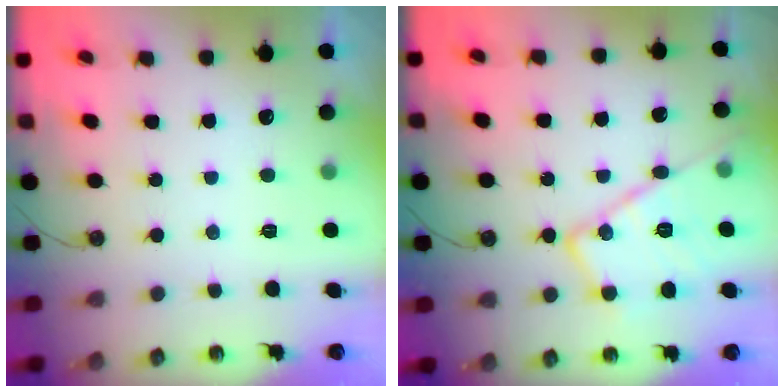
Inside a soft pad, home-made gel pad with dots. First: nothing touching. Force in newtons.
{"total": 17.8, "press": 17.7, "slide": 1.5}